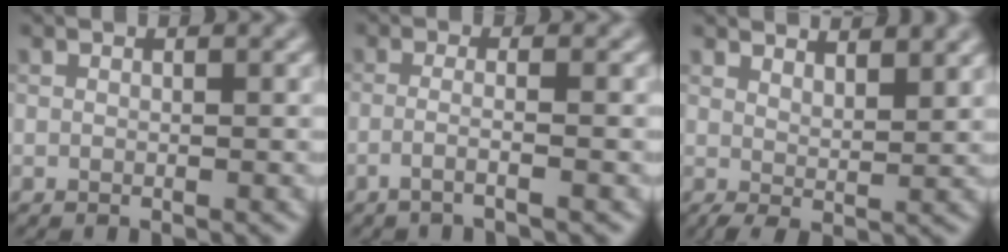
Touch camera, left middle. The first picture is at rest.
{"total": 2.2, "force": [-0.9, 0.5, 1.9], "torque": [-0.023, 0.000, -0.031]}
{"total": 3.8, "force": [3.1, 1.0, 2.0], "torque": [-0.034, 0.002, 0.049]}